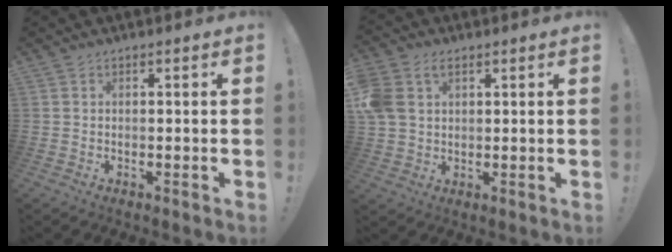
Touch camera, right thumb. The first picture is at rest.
{"total": 8.2, "force": [2.8, 6.0, 4.8], "torque": [-0.108, 0.000, 0.058]}